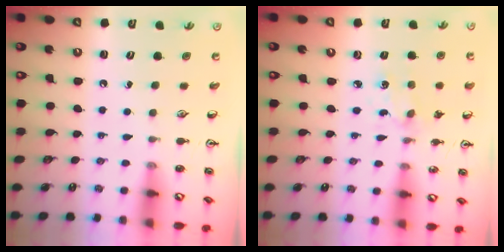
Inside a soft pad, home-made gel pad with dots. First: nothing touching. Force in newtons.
{"total": 2.0, "press": 2.0, "slide": 0.2}